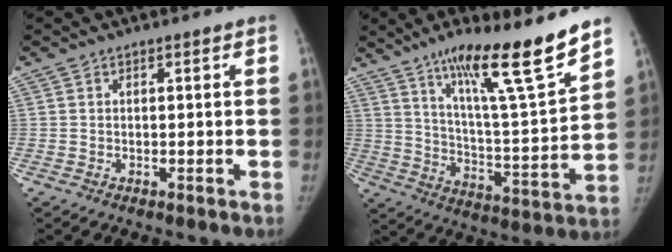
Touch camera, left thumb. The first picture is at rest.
{"total": 19.8, "force": [13.8, 1.7, 14.1], "torque": [-0.201, -0.078, 0.230]}